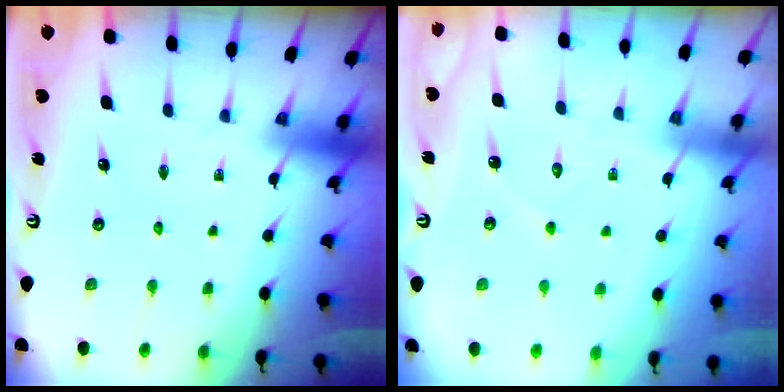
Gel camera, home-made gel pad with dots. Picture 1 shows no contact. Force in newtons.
{"total": 4.4, "press": 4.4, "slide": 0.3}